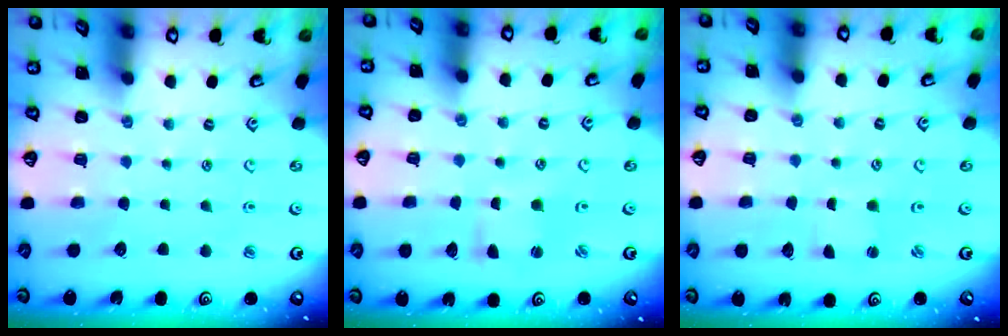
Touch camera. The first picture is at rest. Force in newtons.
{"total": 2.2, "press": 2.2, "slide": 0.3}
{"total": 0.9, "press": 0.9, "slide": 0.0}